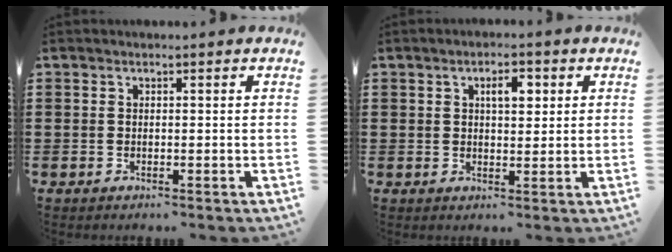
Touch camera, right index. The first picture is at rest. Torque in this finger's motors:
{"motor_torque": [0.40, -0.26, 0.30, 0.03]}